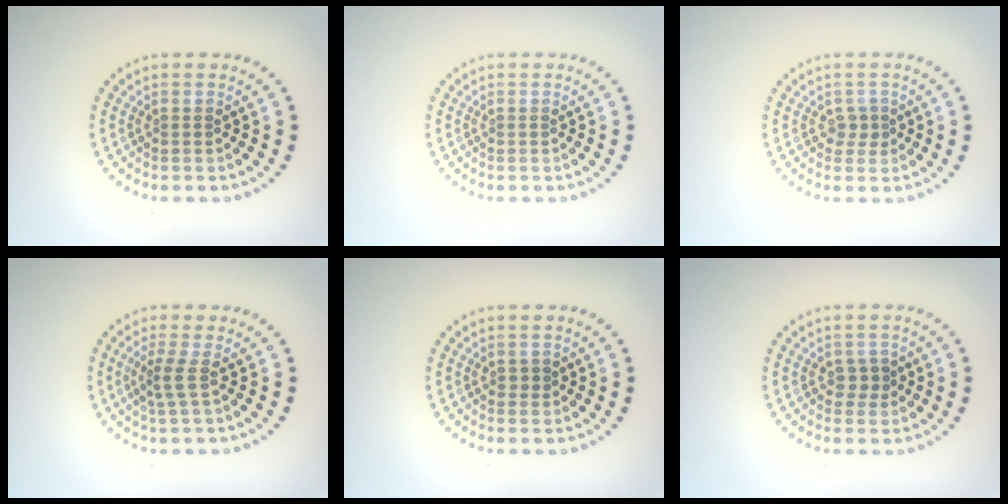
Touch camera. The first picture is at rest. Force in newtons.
{"total": 0.0}
{"total": 1.3, "press": 1.1, "slide": 0.7}
{"total": 1.9, "press": 1.3, "slide": 1.4}
{"total": 0.7, "press": 0.7, "slide": 0.1}
{"total": 1.5, "press": 1.4, "slide": 0.5}